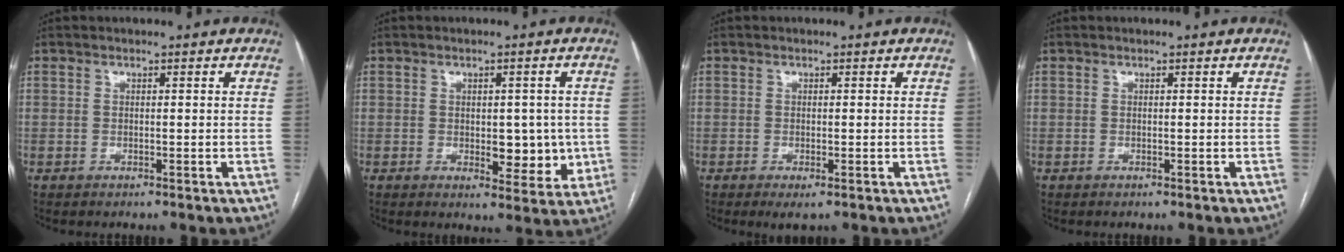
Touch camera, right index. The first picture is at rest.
{"total": 7.0, "force": [-0.6, 3.8, 5.9], "torque": [-0.060, 0.003, 0.003]}
{"total": 1.9, "force": [-1.0, 0.5, 1.5], "torque": [-0.021, -0.004, -0.012]}
{"total": 0.0}